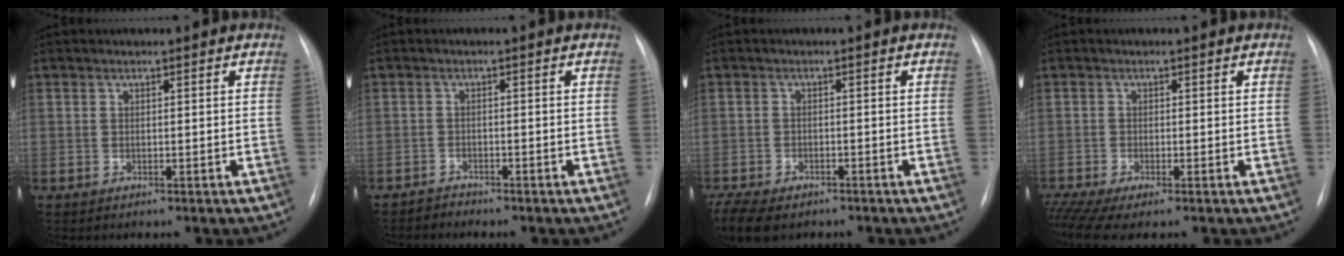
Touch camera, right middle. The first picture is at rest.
{"total": 1.3, "force": [-1.2, 0.1, -0.6], "torque": [0.018, -0.006, -0.022]}
{"total": 12.1, "force": [-8.3, 6.5, 5.9], "torque": [-0.148, -0.012, -0.118]}
{"total": 4.7, "force": [-3.3, 0.8, 3.2], "torque": [-0.070, -0.007, -0.063]}